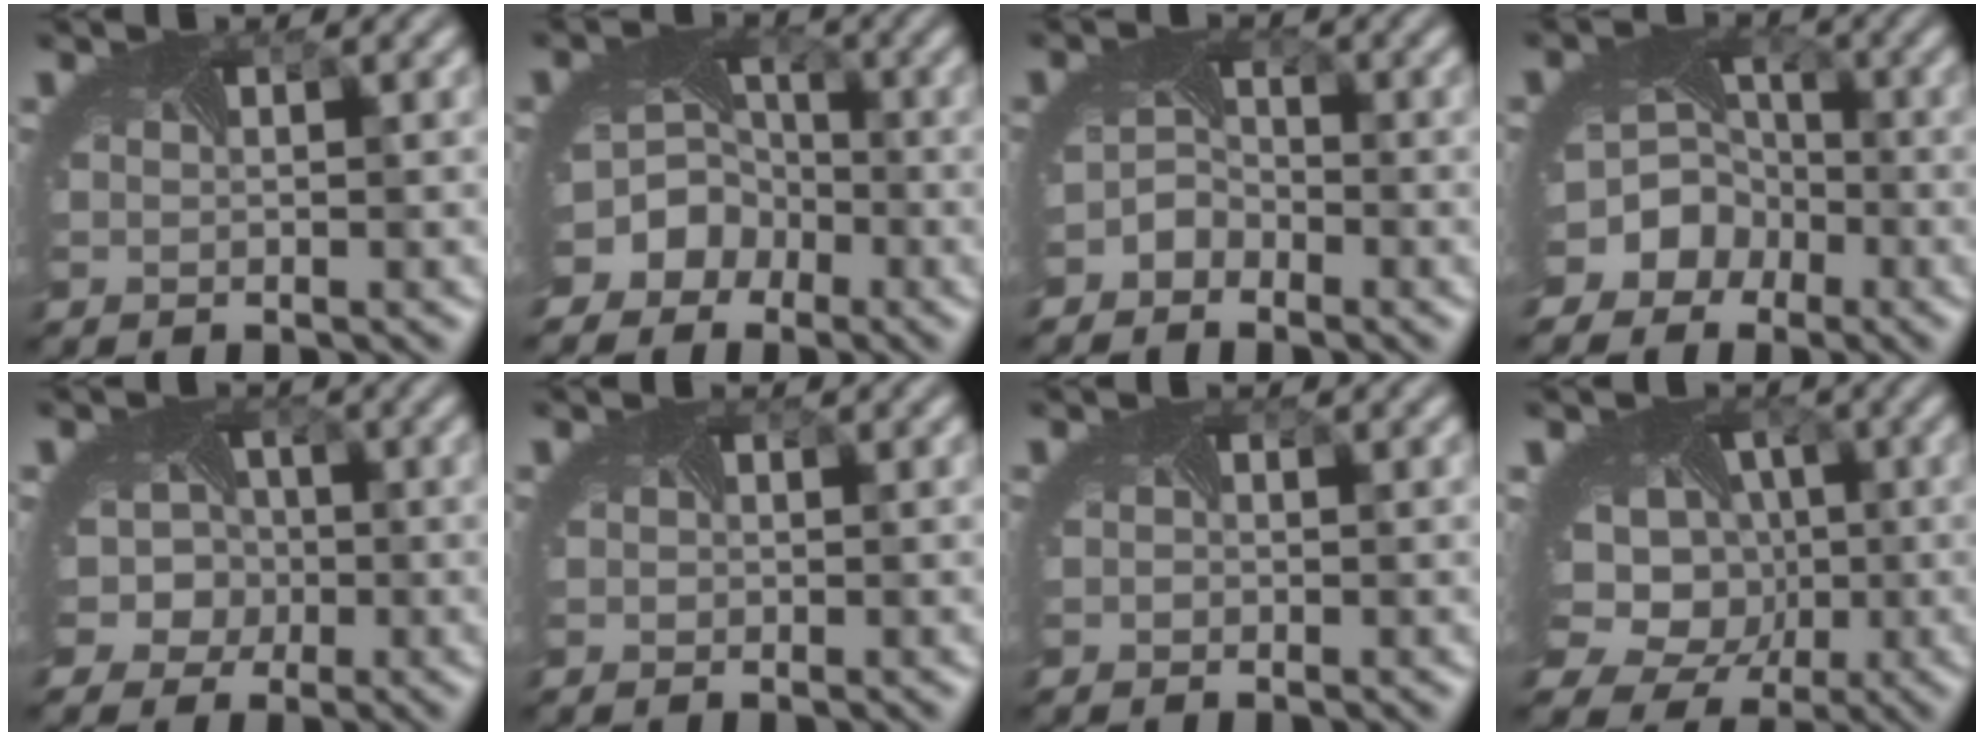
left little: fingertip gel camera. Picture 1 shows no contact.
{"total": 8.4, "force": [-4.1, 7.0, 2.3], "torque": [-0.038, -0.017, -0.081]}
{"total": 2.2, "force": [-1.8, 1.2, 0.2], "torque": [-0.009, -0.002, -0.040]}
{"total": 9.2, "force": [-4.3, 7.8, 2.6], "torque": [-0.053, -0.017, -0.084]}
{"total": 7.9, "force": [-0.7, 7.1, 3.4], "torque": [-0.055, 0.012, -0.053]}
{"total": 0.7, "force": [0.1, 0.7, 0.1], "torque": [0.001, -0.004, -0.003]}
{"total": 0.6, "force": [-0.1, 0.6, 0.0], "torque": [0.000, -0.006, -0.008]}
{"total": 11.0, "force": [-0.4, 9.5, 5.6], "torque": [-0.103, -0.006, -0.031]}